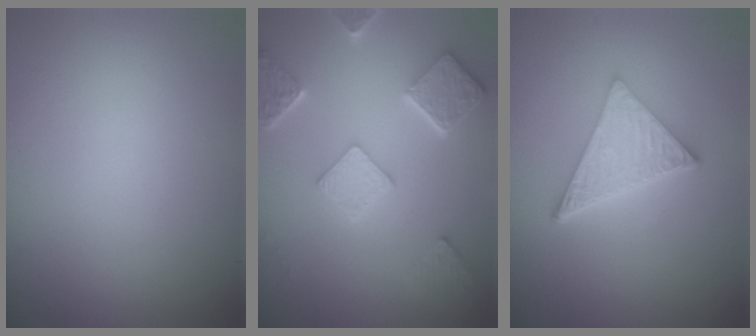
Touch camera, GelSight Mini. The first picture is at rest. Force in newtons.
{"total": 5.2, "press": 4.0, "slide": 3.2}
{"total": 5.0, "press": 3.6, "slide": 3.5}